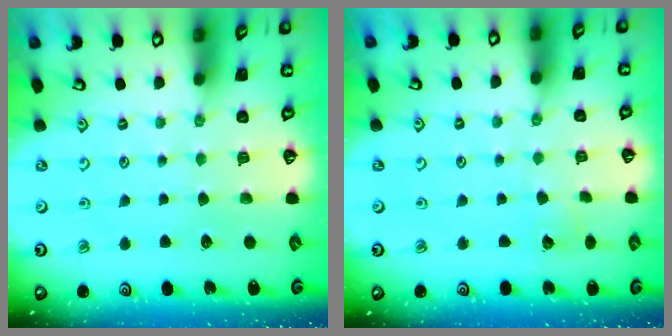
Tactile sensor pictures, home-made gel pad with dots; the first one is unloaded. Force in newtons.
{"total": 2.8, "press": 2.8, "slide": 0.2}